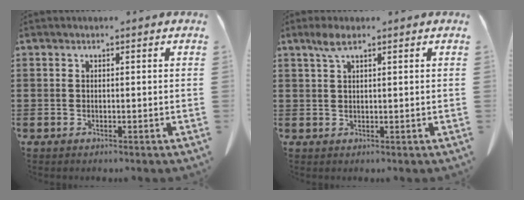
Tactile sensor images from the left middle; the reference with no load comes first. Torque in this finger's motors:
{"motor_torque": [0.81, 0.84, 0.23, 0.07]}